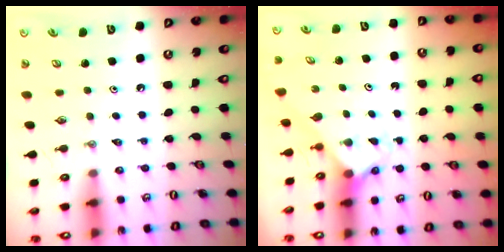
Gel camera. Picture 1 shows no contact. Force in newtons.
{"total": 2.0, "press": 2.0, "slide": 0.1}